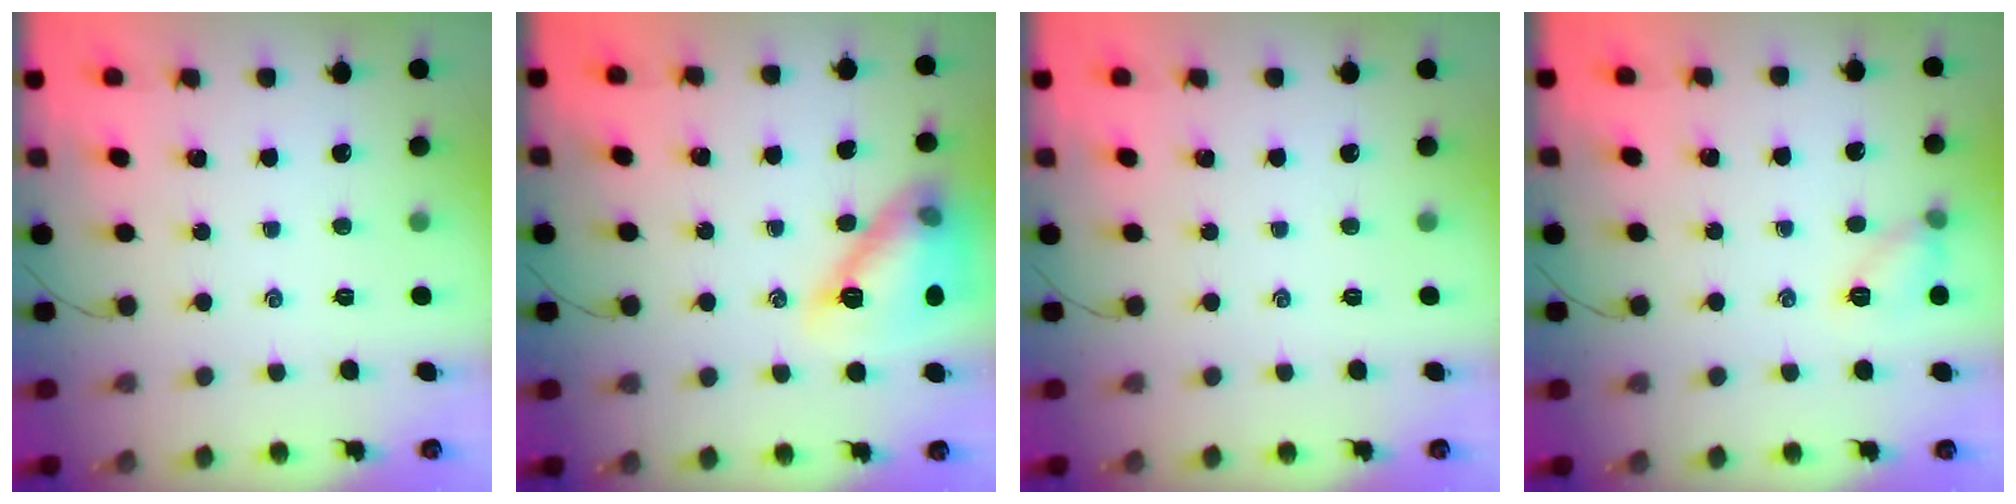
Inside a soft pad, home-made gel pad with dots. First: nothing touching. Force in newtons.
{"total": 15.4, "press": 15.4, "slide": 0.2}
{"total": 0.0}
{"total": 7.3, "press": 7.3, "slide": 0.6}